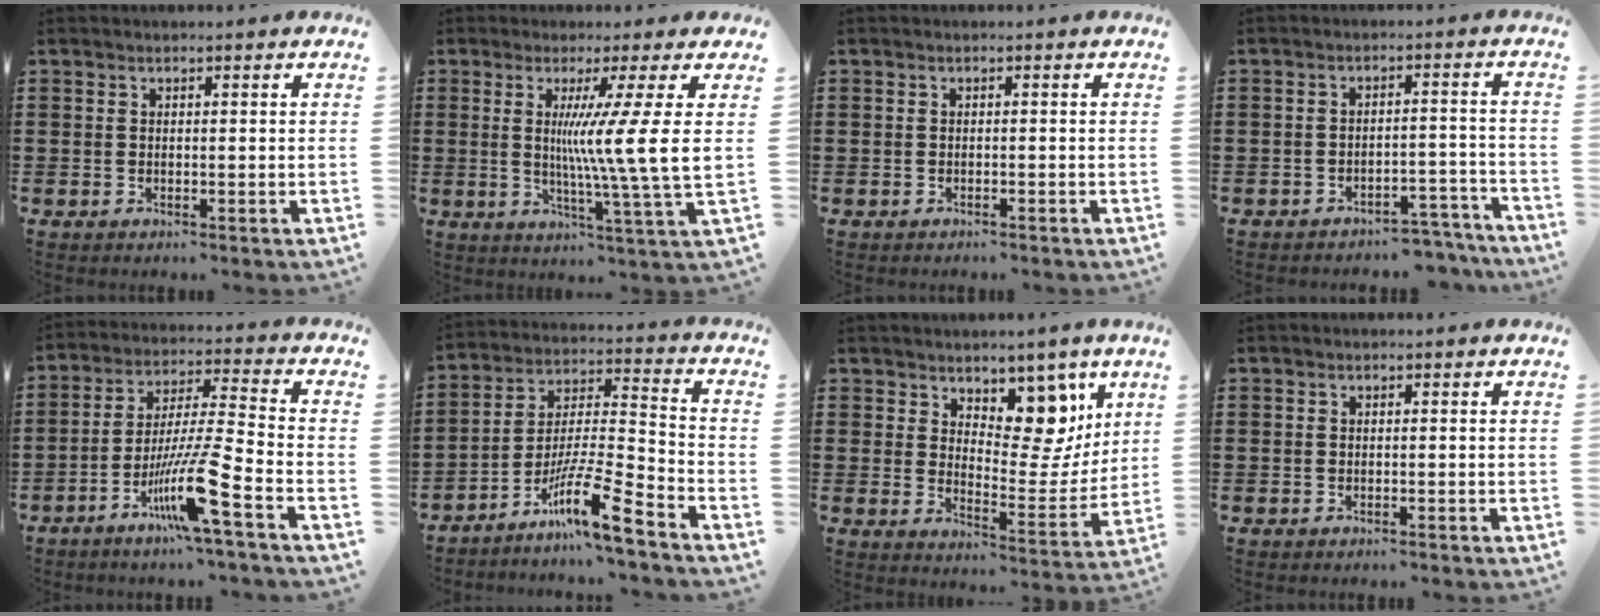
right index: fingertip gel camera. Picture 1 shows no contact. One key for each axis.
{"total": 10.2, "fx": 1.5, "fy": -1.8, "fz": 10.0, "tx": -0.179, "ty": -0.015, "tz": 0.015}
{"total": 0.5, "fx": -0.5, "fy": 0.2, "fz": 0.0, "tx": 0.000, "ty": 0.001, "tz": -0.012}
{"total": 3.5, "fx": -3.3, "fy": 0.5, "fz": 1.0, "tx": -0.020, "ty": 0.005, "tz": -0.068}
{"total": 12.1, "fx": -6.5, "fy": 0.3, "fz": 10.3, "tx": -0.207, "ty": -0.006, "tz": -0.125}
{"total": 12.1, "fx": -8.6, "fy": 1.2, "fz": 8.4, "tx": -0.156, "ty": 0.007, "tz": -0.165}
{"total": 9.7, "fx": 6.6, "fy": 5.1, "fz": 5.0, "tx": -0.082, "ty": -0.044, "tz": 0.115}
{"total": 0.0}